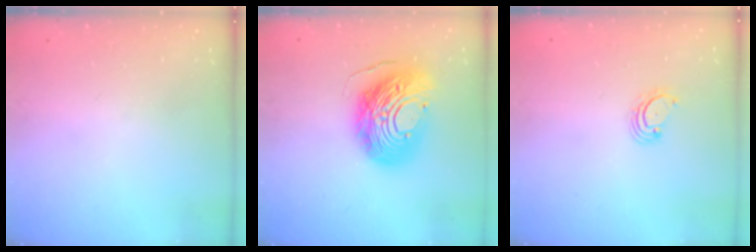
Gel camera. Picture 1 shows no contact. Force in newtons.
{"total": 18.2, "press": 18.1, "slide": 1.7}
{"total": 3.3, "press": 3.3, "slide": 0.6}